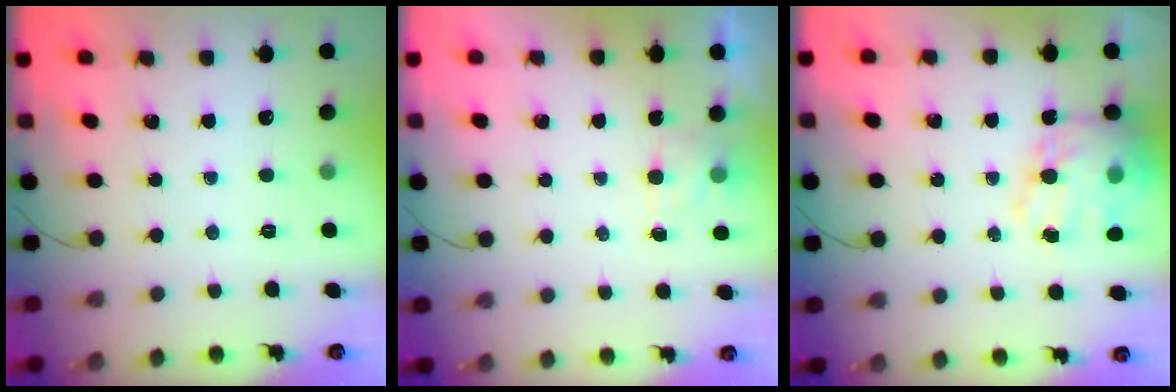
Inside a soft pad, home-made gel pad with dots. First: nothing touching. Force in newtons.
{"total": 1.9, "press": 1.5, "slide": 1.2}
{"total": 18.1, "press": 17.6, "slide": 4.0}